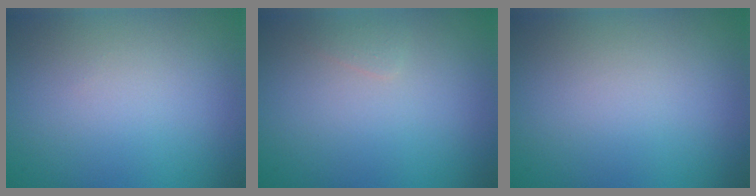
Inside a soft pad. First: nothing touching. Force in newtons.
{"total": 0.6, "press": 0.6, "slide": 0.1}
{"total": 0.0}